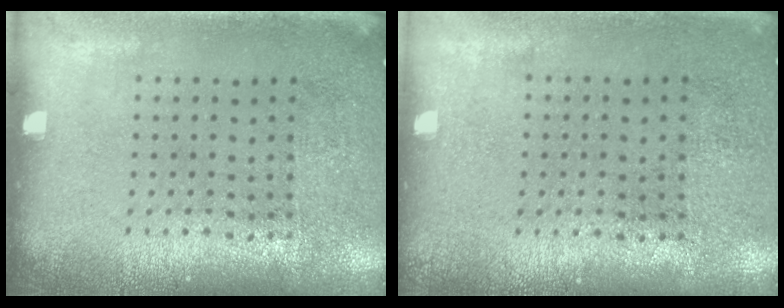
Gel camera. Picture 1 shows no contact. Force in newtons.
{"total": 0.0}